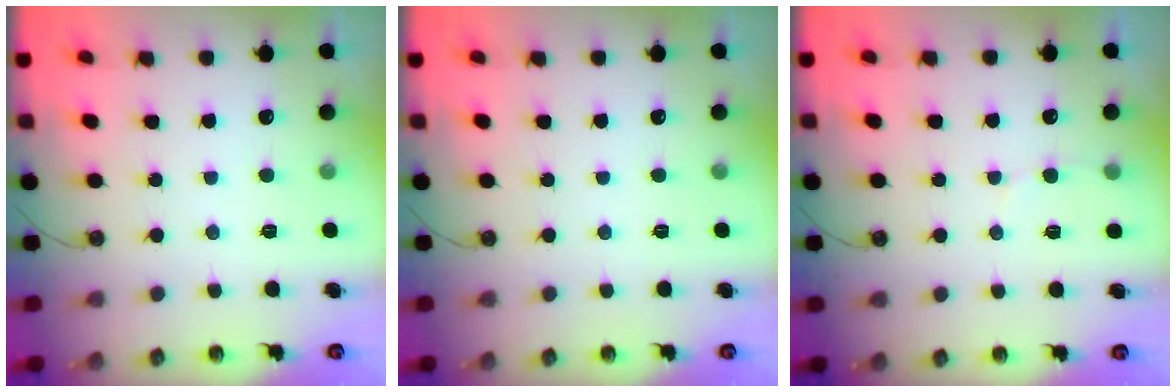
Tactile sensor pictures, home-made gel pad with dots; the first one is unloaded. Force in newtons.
{"total": 0.0}
{"total": 3.7, "press": 3.7, "slide": 0.3}